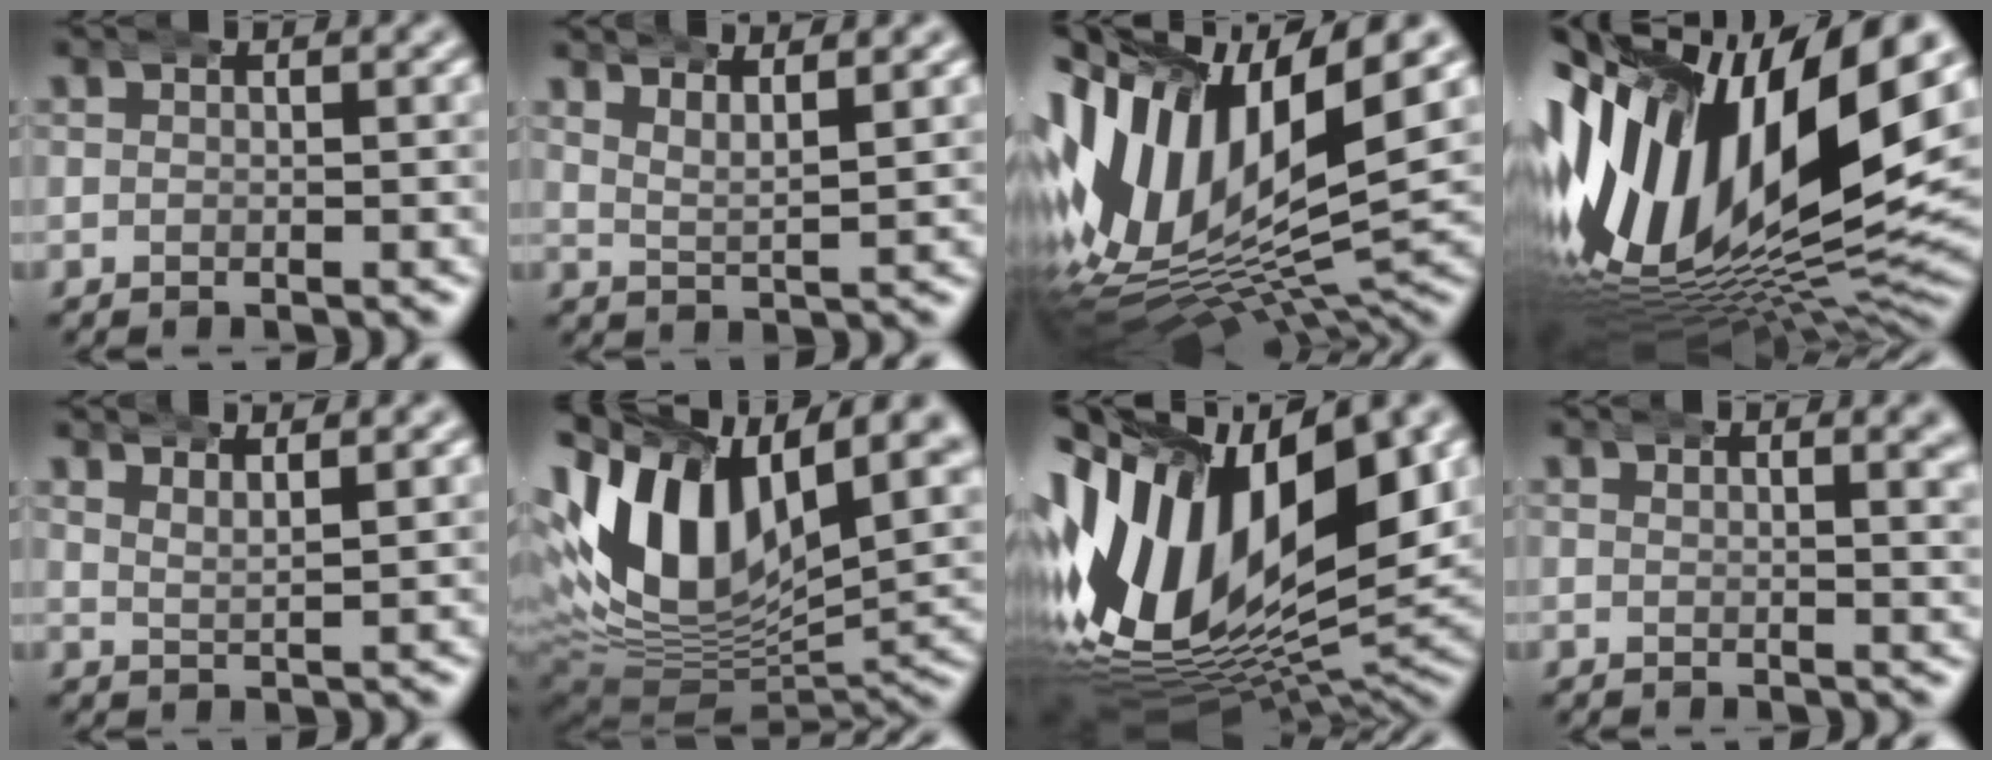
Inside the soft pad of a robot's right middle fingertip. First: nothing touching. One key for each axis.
{"total": 3.1, "fx": 2.9, "fy": 0.3, "fz": 1.0, "tx": -0.032, "ty": -0.005, "tz": 0.053}
{"total": 19.8, "fx": 0.6, "fy": 13.4, "fz": 14.7, "tx": -0.289, "ty": -0.033, "tz": 0.022}
{"total": 27.6, "fx": 0.7, "fy": 17.1, "fz": 21.7, "tx": -0.401, "ty": -0.019, "tz": 0.023}
{"total": 2.3, "fx": 2.2, "fy": -0.3, "fz": 0.4, "tx": -0.022, "ty": -0.009, "tz": 0.049}
{"total": 18.2, "fx": 2.0, "fy": 12.1, "fz": 13.4, "tx": -0.238, "ty": -0.017, "tz": 0.035}
{"total": 24.9, "fx": -0.2, "fy": 16.2, "fz": 18.9, "tx": -0.360, "ty": -0.030, "tz": 0.013}
{"total": 2.5, "fx": 1.7, "fy": 0.0, "fz": 1.9, "tx": -0.016, "ty": 0.000, "tz": 0.027}